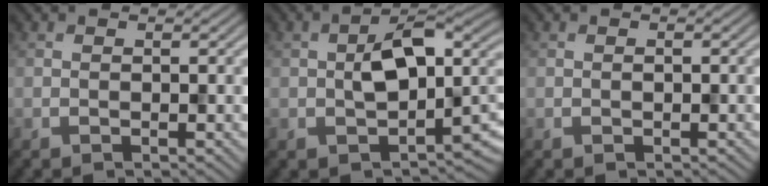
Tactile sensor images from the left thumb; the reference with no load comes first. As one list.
[{"total": 8.7, "force": [0.0, 5.0, 7.1], "torque": [-0.103, 0.007, 0.003]}, {"total": 0.0}]